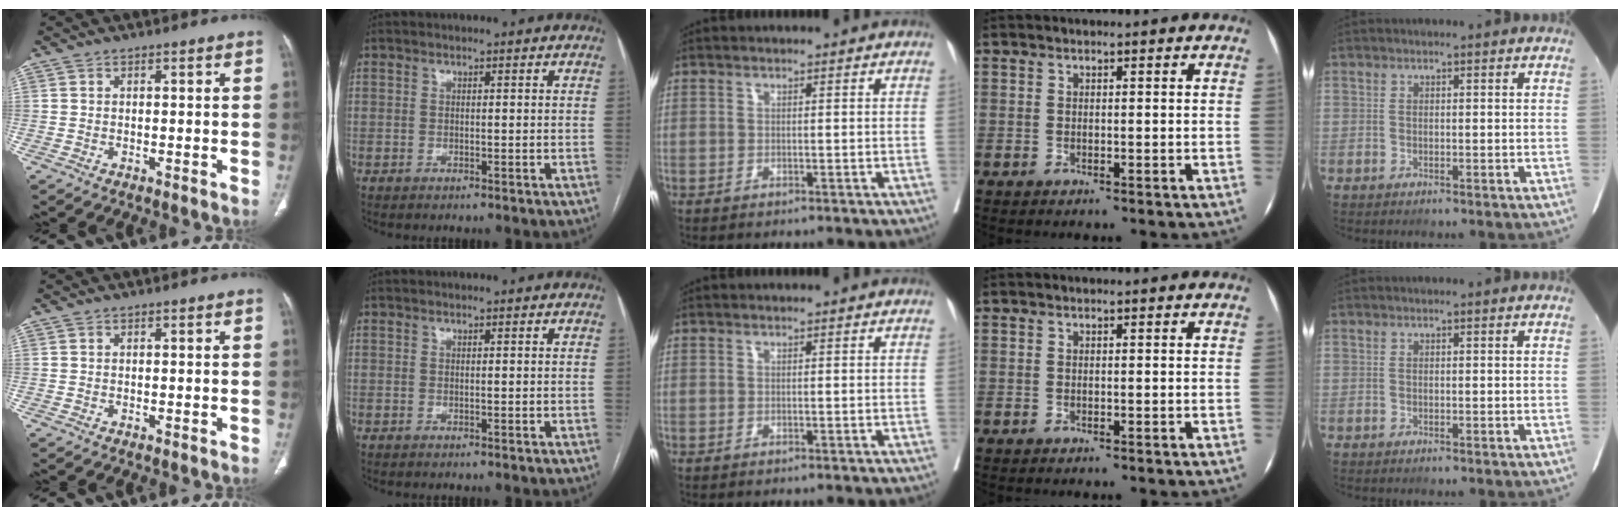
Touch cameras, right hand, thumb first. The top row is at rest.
{}